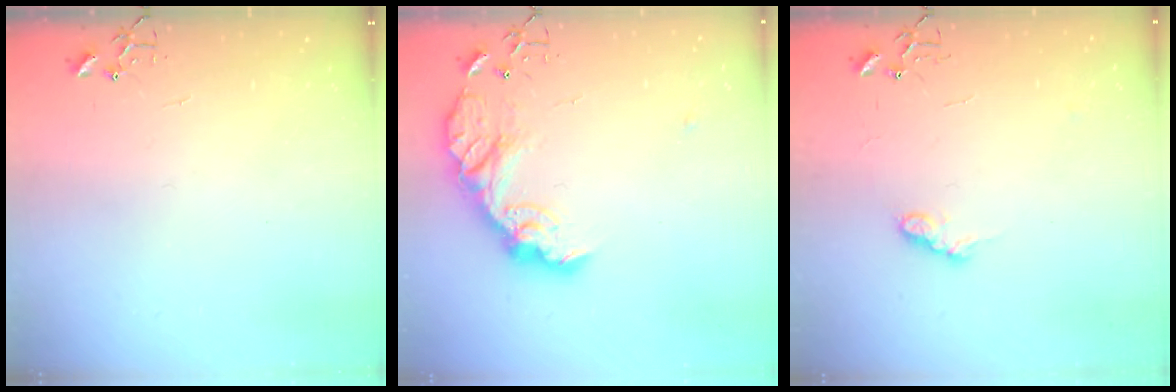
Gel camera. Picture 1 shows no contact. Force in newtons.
{"total": 15.7, "press": 15.7, "slide": 1.0}
{"total": 7.6, "press": 7.6, "slide": 0.5}